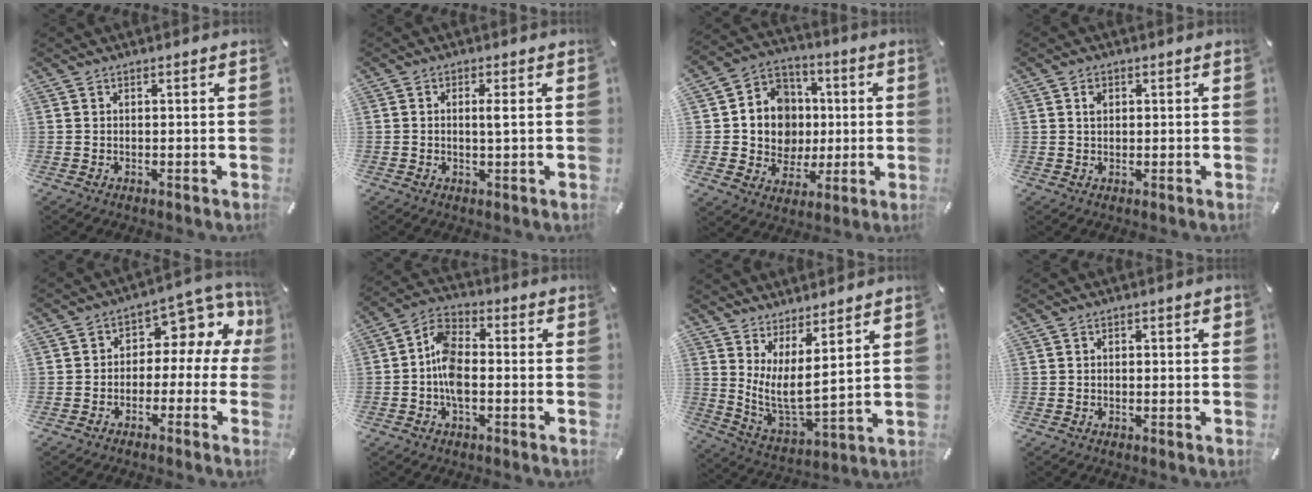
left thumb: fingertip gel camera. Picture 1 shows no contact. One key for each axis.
{"total": 2.5, "fx": 0.2, "fy": 0.5, "fz": 2.4, "tx": -0.048, "ty": -0.002, "tz": 0.003}
{"total": 12.6, "fx": -0.1, "fy": 12.3, "fz": 3.0, "tx": -0.051, "ty": -0.002, "tz": 0.010}
{"total": 1.9, "fx": 0.6, "fy": 1.4, "fz": 1.1, "tx": -0.010, "ty": -0.001, "tz": 0.006}
{"total": 8.5, "fx": 2.3, "fy": 5.8, "fz": 5.8, "tx": -0.075, "ty": -0.019, "tz": 0.039}
{"total": 8.3, "fx": -2.3, "fy": 4.6, "fz": 6.5, "tx": -0.134, "ty": 0.013, "tz": -0.041}
{"total": 10.5, "fx": 4.2, "fy": 3.2, "fz": 9.1, "tx": -0.208, "ty": -0.078, "tz": 0.075}
{"total": 1.0, "fx": -0.2, "fy": 0.5, "fz": 0.8, "tx": -0.015, "ty": 0.002, "tz": -0.005}